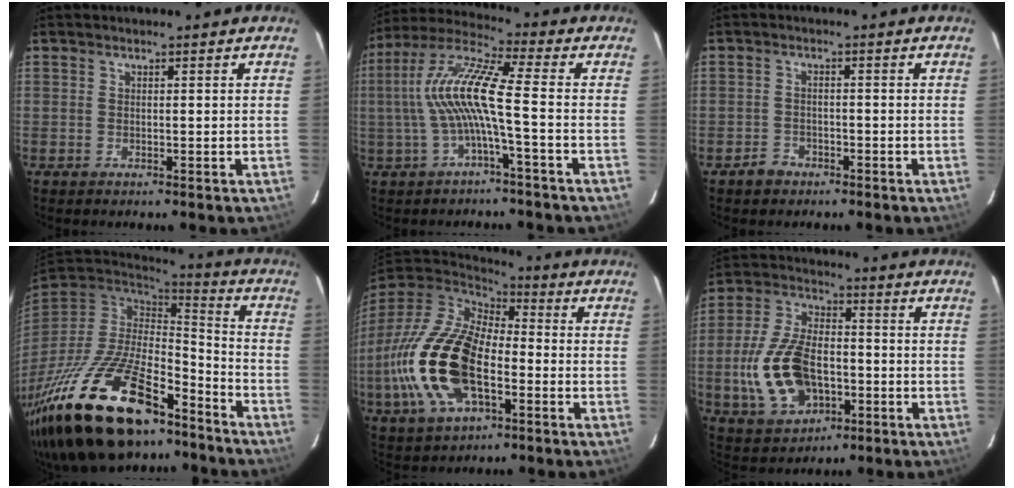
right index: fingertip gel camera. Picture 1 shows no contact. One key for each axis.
{"total": 11.3, "fx": -1.5, "fy": 0.4, "fz": 11.2, "tx": -0.229, "ty": 0.013, "tz": -0.027}
{"total": 2.9, "fx": -2.0, "fy": 2.0, "fz": 0.5, "tx": -0.013, "ty": 0.007, "tz": -0.032}
{"total": 32.3, "fx": -21.2, "fy": 13.4, "fz": 20.4, "tx": -0.415, "ty": -0.044, "tz": -0.338}
{"total": 22.6, "fx": -5.6, "fy": 11.9, "fz": 18.4, "tx": -0.407, "ty": -0.024, "tz": -0.103}
{"total": 16.0, "fx": -3.7, "fy": 9.5, "fz": 12.3, "tx": -0.270, "ty": 0.004, "tz": -0.055}